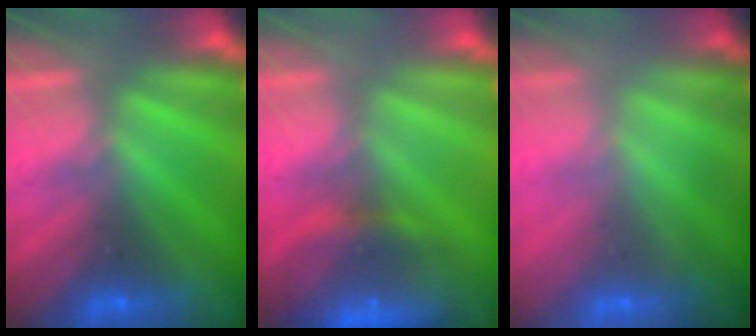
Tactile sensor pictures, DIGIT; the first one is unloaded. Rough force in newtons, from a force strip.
{"total": 7.3}
{"total": 1.1}